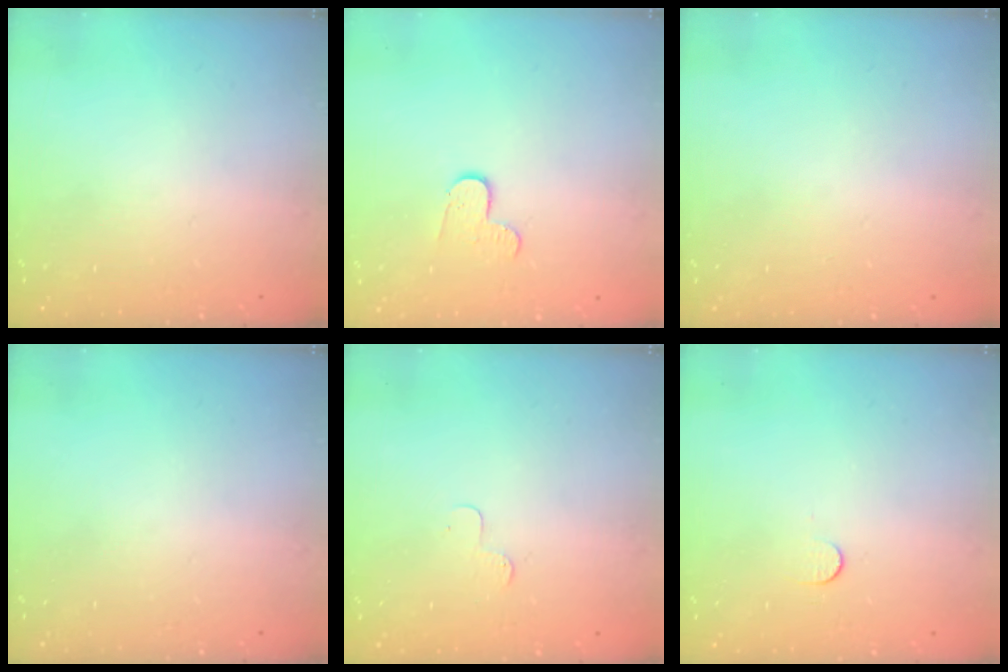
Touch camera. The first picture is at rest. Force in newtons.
{"total": 5.5, "press": 5.5, "slide": 0.5}
{"total": 0.8, "press": 0.5, "slide": 0.6}
{"total": 0.0}
{"total": 3.6, "press": 3.6, "slide": 0.4}
{"total": 3.7, "press": 3.7, "slide": 0.4}